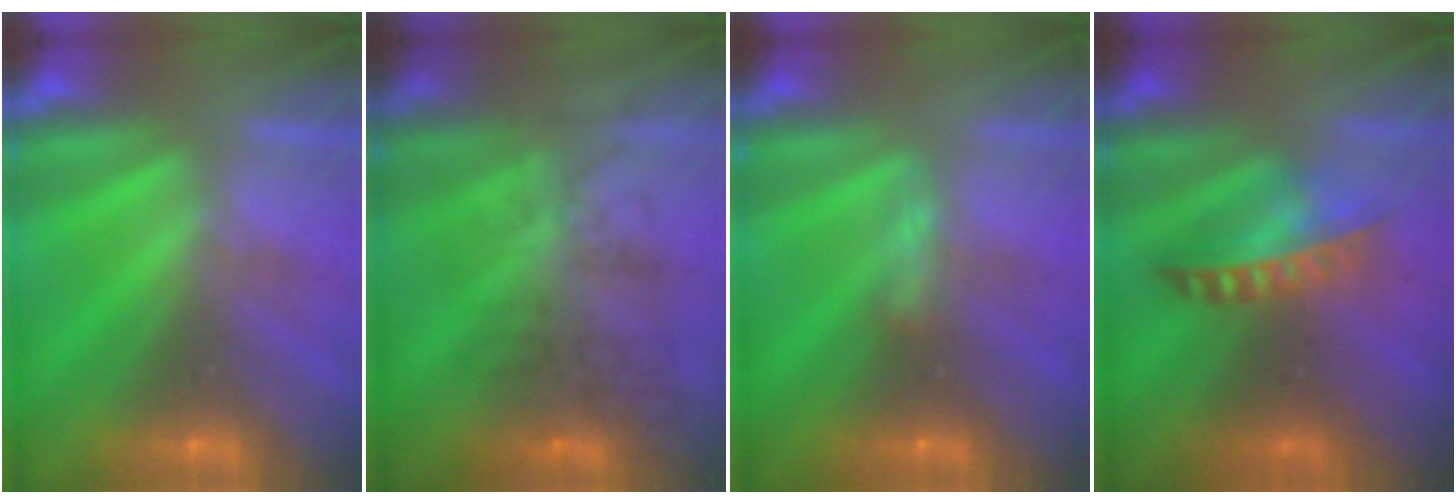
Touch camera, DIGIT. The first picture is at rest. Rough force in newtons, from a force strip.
{"total": 4.4}
{"total": 2.9}
{"total": 5.9}